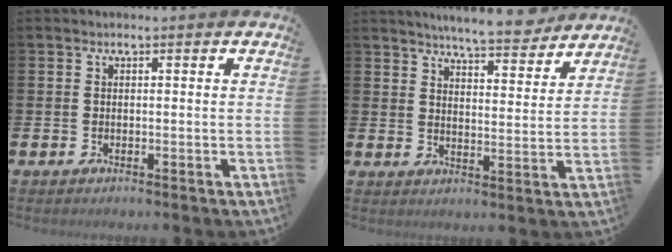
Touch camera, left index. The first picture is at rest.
{"total": 6.6, "force": [6.5, 0.3, 1.4], "torque": [-0.038, -0.040, 0.114]}